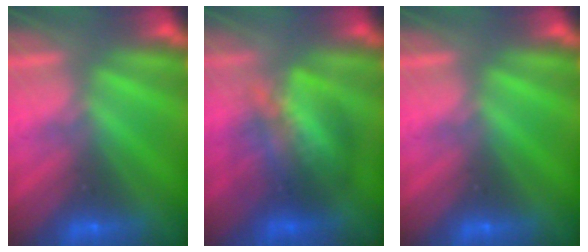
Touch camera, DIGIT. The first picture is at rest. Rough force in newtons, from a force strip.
{"total": 3.5}
{"total": 0.0}